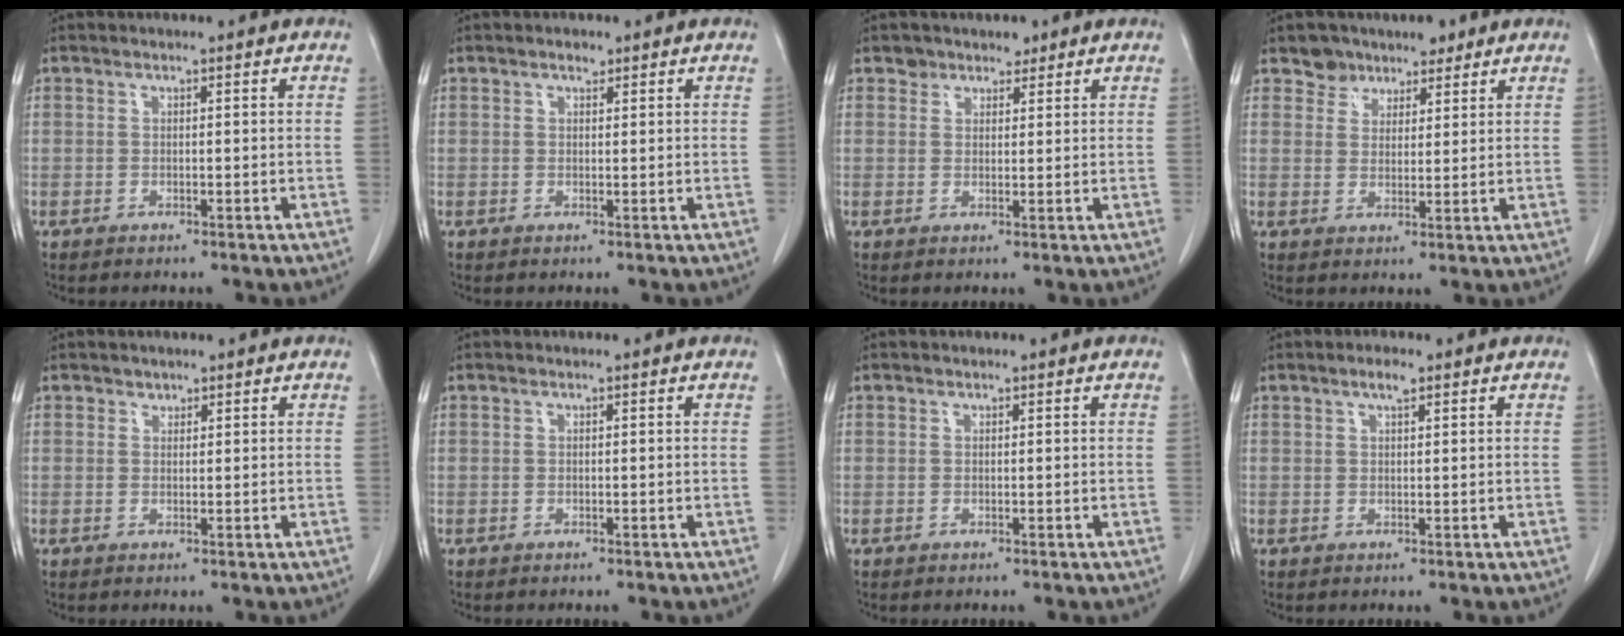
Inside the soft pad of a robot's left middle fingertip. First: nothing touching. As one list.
[{"total": 1.0, "force": [0.7, 0.4, 0.5], "torque": [-0.011, -0.003, 0.011]}, {"total": 2.5, "force": [1.9, 1.6, 0.0], "torque": [0.012, 0.000, 0.025]}, {"total": 4.6, "force": [3.5, 3.0, 0.1], "torque": [0.005, 0.009, 0.056]}, {"total": 0.9, "force": [0.8, 0.5, 0.0], "torque": [0.005, -0.006, 0.009]}, {"total": 0.0}, {"total": 0.0}, {"total": 1.8, "force": [1.2, 0.4, 1.3], "torque": [-0.026, 0.002, 0.021]}]